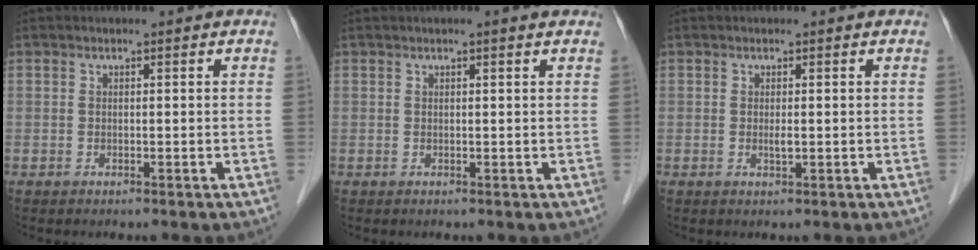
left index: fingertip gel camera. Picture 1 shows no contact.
{"total": 1.3, "force": [0.9, -0.1, 0.9], "torque": [-0.014, 0.010, 0.015]}
{"total": 0.9, "force": [-0.1, 0.1, 0.9], "torque": [-0.018, -0.005, -0.001]}